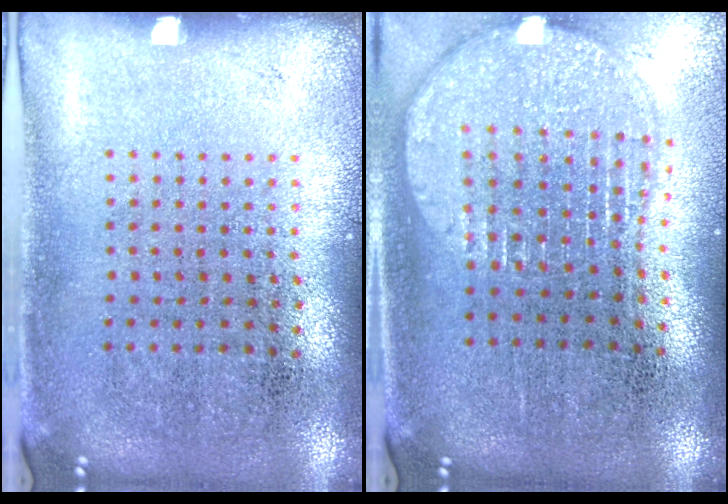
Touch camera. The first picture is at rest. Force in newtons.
{"total": 1.9, "press": 1.6, "slide": 1.0}